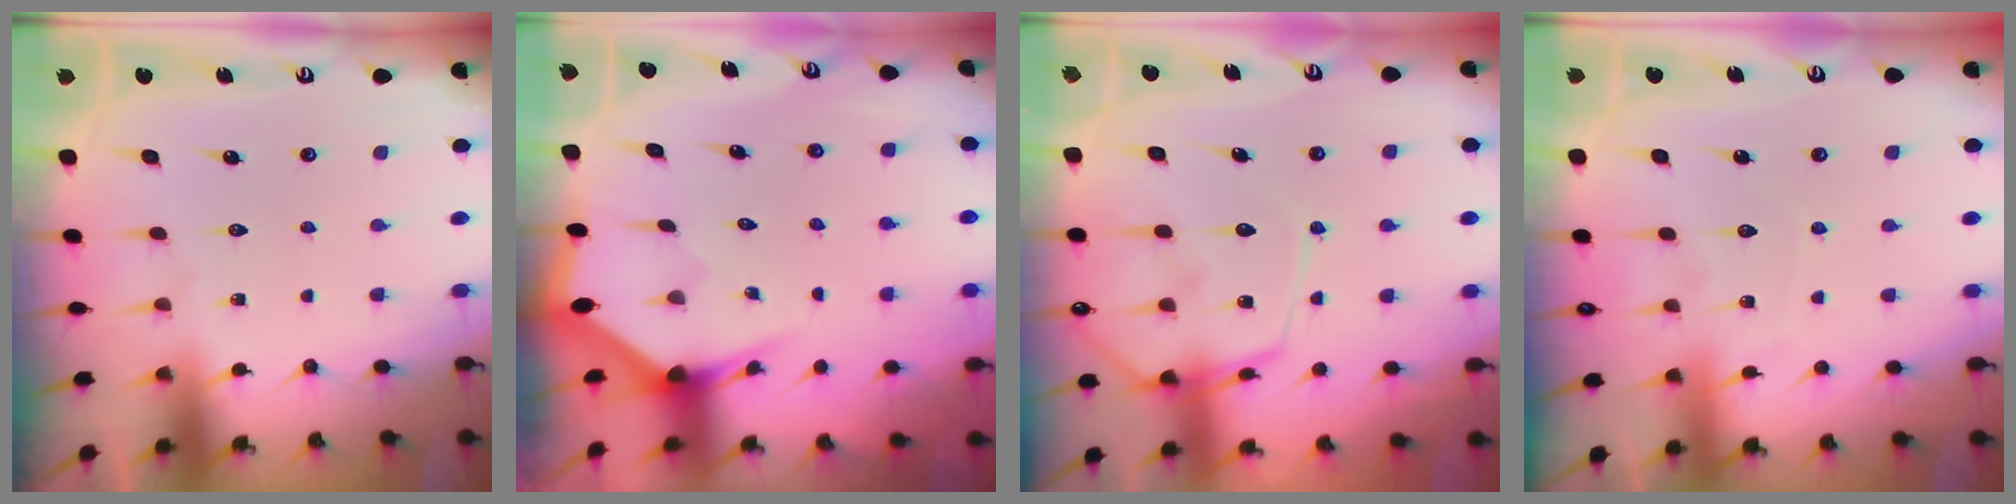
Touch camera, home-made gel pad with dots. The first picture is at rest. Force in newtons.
{"total": 2.9, "press": 2.9, "slide": 0.2}
{"total": 10.5, "press": 10.5, "slide": 1.1}
{"total": 6.2, "press": 6.1, "slide": 0.7}